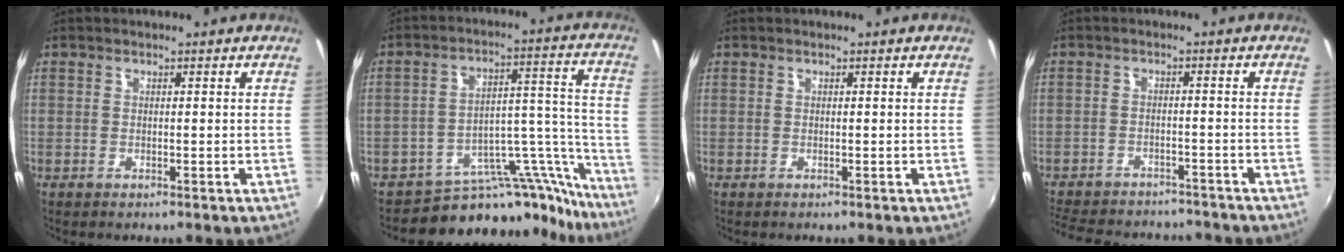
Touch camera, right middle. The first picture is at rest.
{"total": 18.6, "force": [-17.3, 6.1, 3.1], "torque": [-0.031, 0.067, -0.252]}
{"total": 0.0}
{"total": 16.2, "force": [-13.8, 6.3, 5.8], "torque": [-0.144, 0.016, -0.192]}